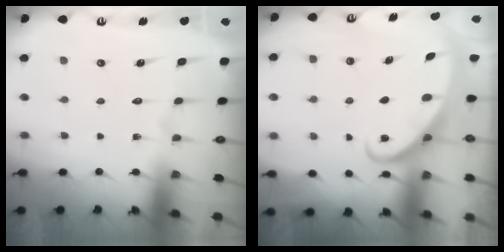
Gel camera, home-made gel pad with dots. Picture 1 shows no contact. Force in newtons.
{"total": 2.6, "press": 2.6, "slide": 0.3}